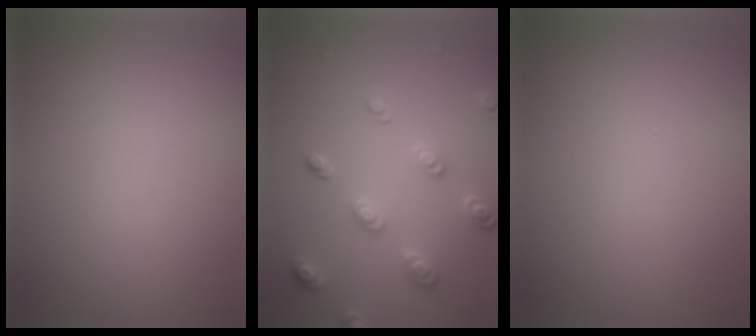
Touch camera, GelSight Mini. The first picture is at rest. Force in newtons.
{"total": 2.9, "press": 2.7, "slide": 1.0}
{"total": 0.0}